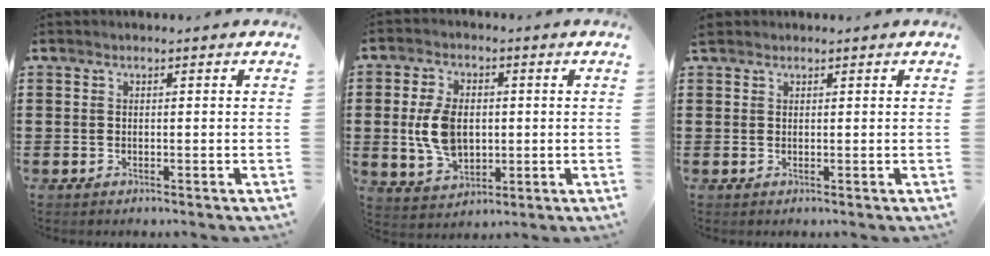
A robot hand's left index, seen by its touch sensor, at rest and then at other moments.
{"total": 8.1, "force": [0.2, 5.3, 6.1], "torque": [-0.146, 0.009, 0.000]}
{"total": 1.0, "force": [0.8, 0.5, 0.3], "torque": [-0.009, 0.004, 0.016]}